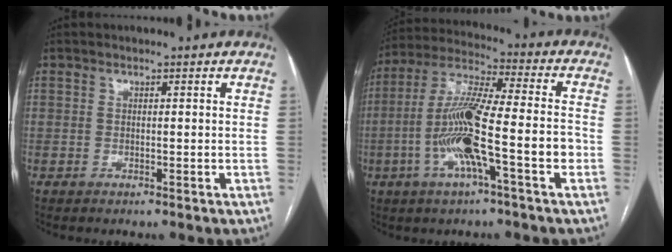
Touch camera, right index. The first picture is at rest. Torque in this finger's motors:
{"motor_torque": [1.62, -0.52, 1.05, 0.21]}